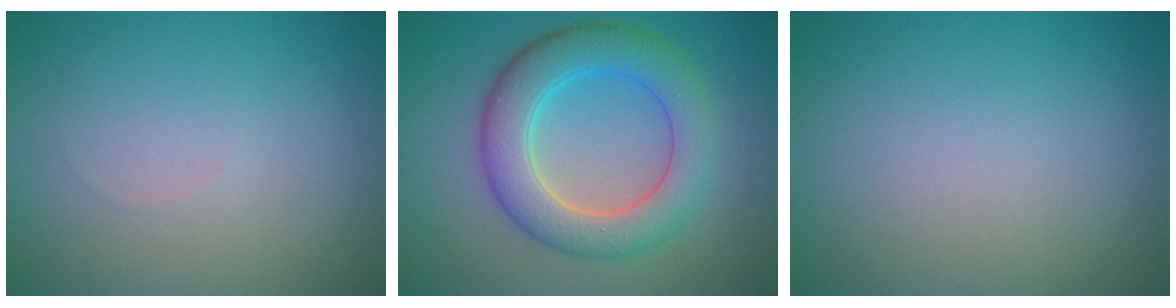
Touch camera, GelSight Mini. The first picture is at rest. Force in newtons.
{"total": 6.9, "press": 6.8, "slide": 0.6}
{"total": 0.0}